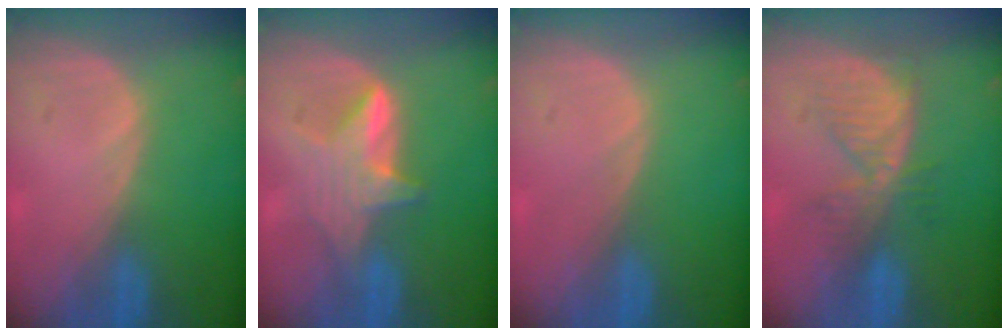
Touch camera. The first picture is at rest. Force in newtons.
{"total": 5.8, "press": 5.6, "slide": 1.5}
{"total": 0.0}
{"total": 6.0, "press": 5.9, "slide": 0.6}